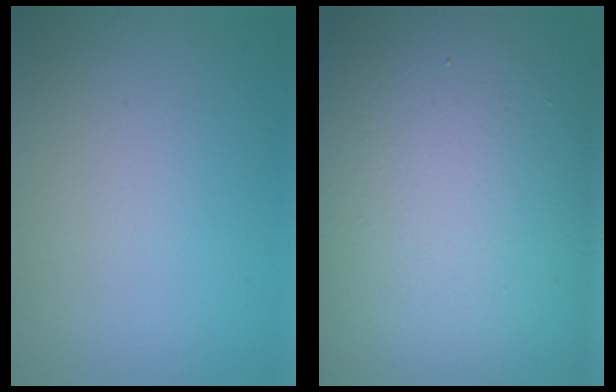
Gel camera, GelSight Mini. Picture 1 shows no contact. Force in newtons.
{"total": 21.2, "press": 21.2, "slide": 1.7}